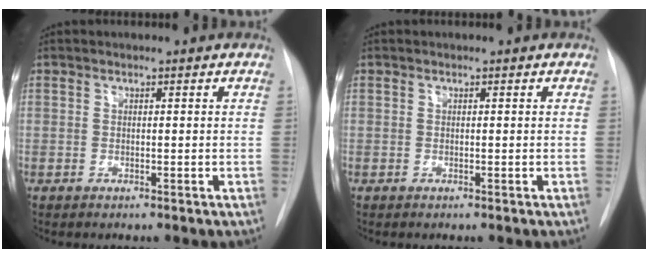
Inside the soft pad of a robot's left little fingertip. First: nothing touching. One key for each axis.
{"total": 0.0}